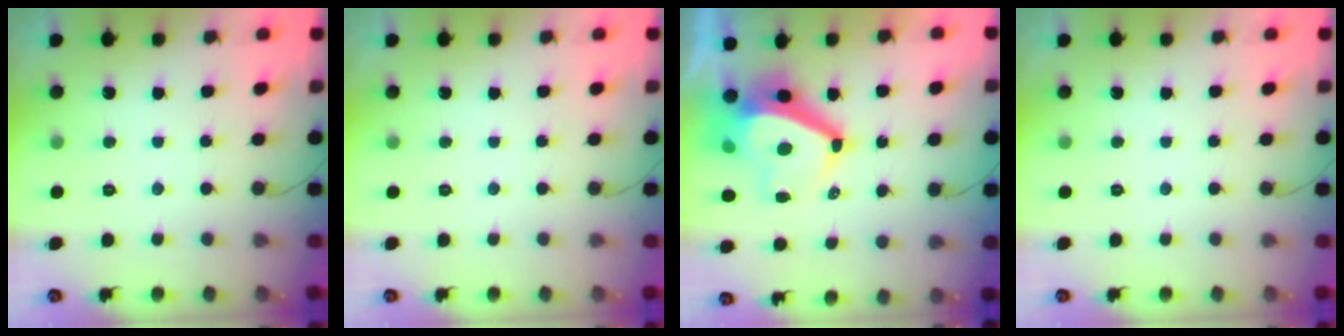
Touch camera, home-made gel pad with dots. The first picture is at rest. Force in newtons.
{"total": 0.0}
{"total": 12.4, "press": 12.4, "slide": 1.3}
{"total": 0.0}